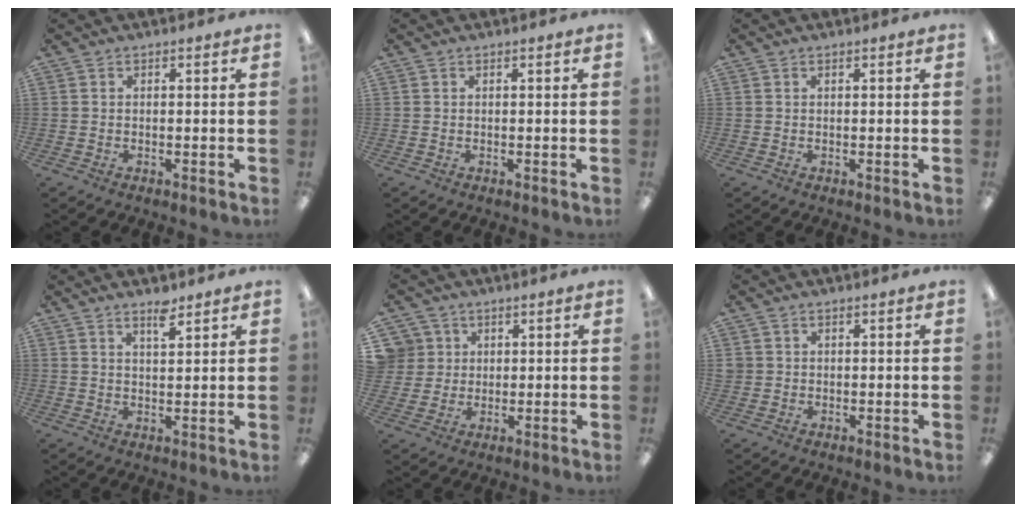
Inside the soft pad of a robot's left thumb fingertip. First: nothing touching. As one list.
[{"total": 0.0}, {"total": 0.0}, {"total": 4.0, "force": [3.2, 1.1, 2.1], "torque": [-0.023, -0.019, 0.052]}, {"total": 5.7, "force": [2.2, 5.2, -0.3], "torque": [-0.004, -0.004, 0.043]}, {"total": 1.2, "force": [0.4, 1.1, 0.2], "torque": [-0.005, 0.003, 0.007]}]